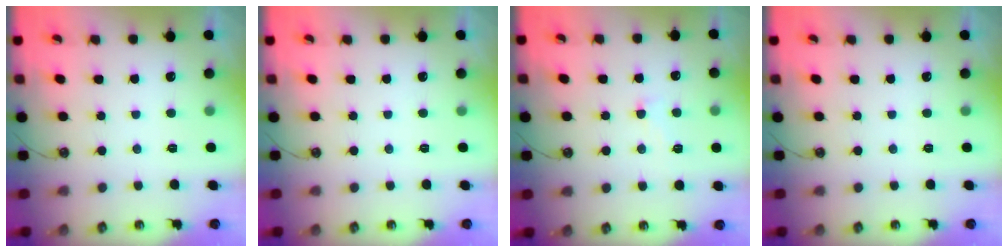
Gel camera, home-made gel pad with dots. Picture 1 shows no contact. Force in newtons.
{"total": 0.0}
{"total": 0.8, "press": 0.5, "slide": 0.7}
{"total": 0.0}